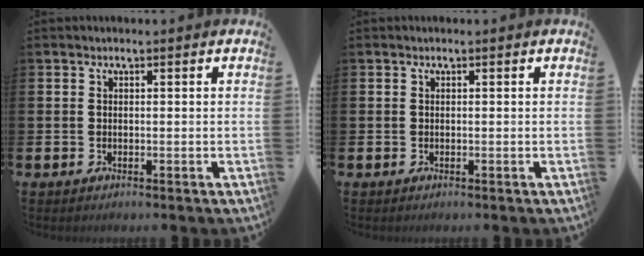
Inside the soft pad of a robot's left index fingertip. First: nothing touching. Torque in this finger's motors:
{"motor_torque": [0.00, 0.00, 0.00, 0.00]}